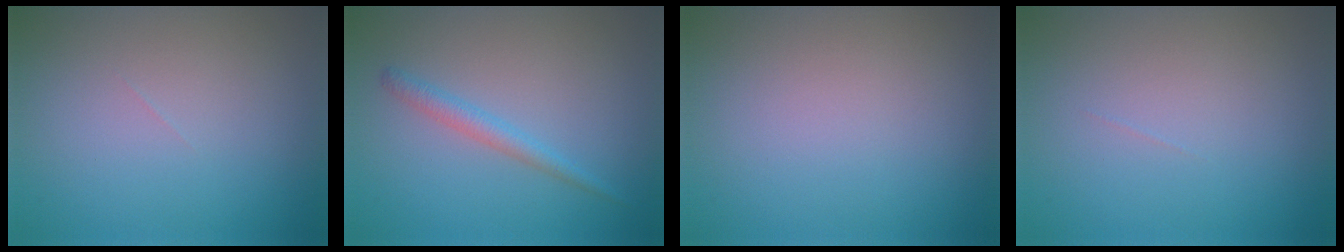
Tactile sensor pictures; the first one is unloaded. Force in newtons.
{"total": 1.7, "press": 1.7, "slide": 0.2}
{"total": 0.0}
{"total": 0.0}